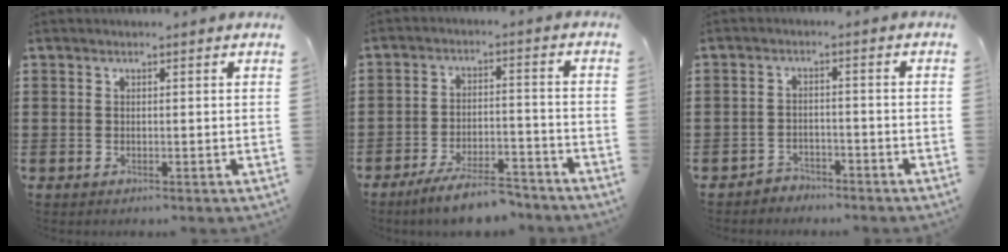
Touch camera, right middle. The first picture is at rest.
{"total": 7.2, "force": [-6.3, 1.0, 3.4], "torque": [-0.069, -0.001, -0.119]}
{"total": 2.4, "force": [-2.3, 0.6, -0.1], "torque": [-0.008, 0.000, -0.050]}